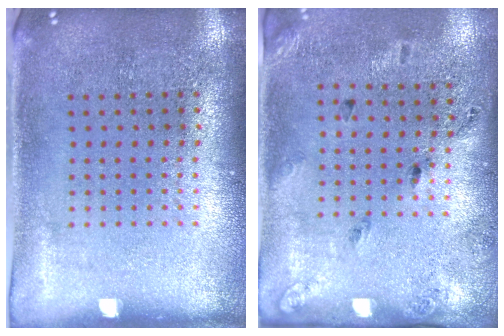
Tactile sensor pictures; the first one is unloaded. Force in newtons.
{"total": 1.8, "press": 1.1, "slide": 1.5}